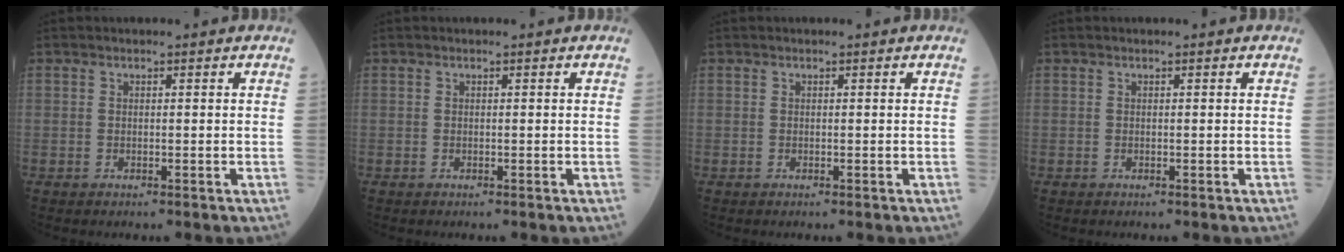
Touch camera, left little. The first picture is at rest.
{"total": 0.0}
{"total": 0.0}
{"total": 0.0}